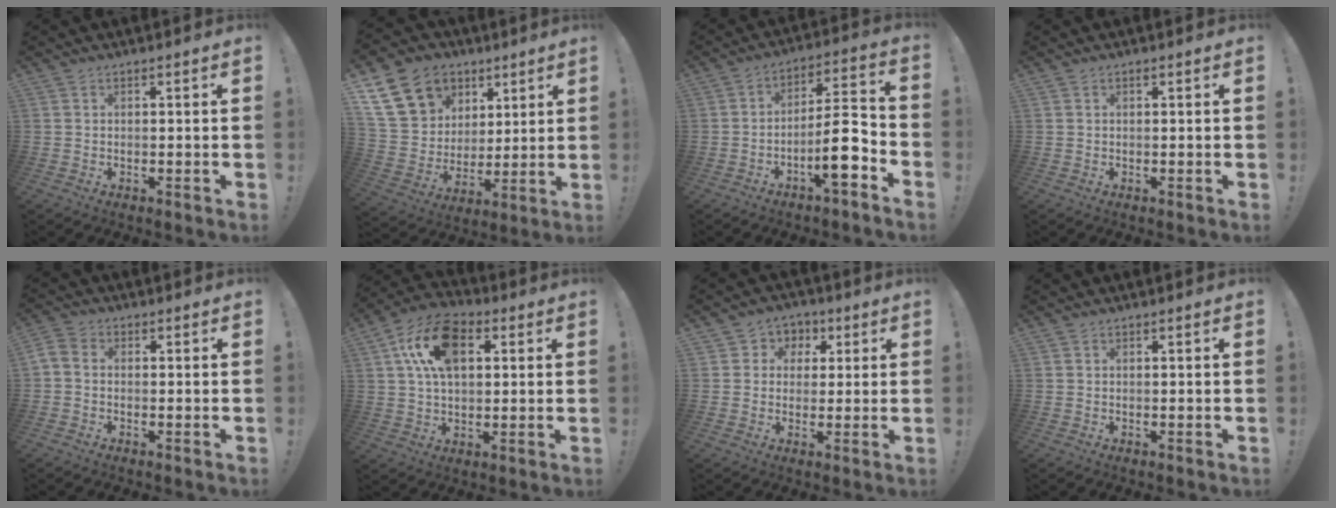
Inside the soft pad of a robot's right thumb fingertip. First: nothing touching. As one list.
[{"total": 19.3, "force": [9.1, 15.1, 7.9], "torque": [-0.131, -0.038, 0.203]}, {"total": 12.5, "force": [-5.7, 3.1, 10.7], "torque": [-0.178, 0.030, -0.096]}, {"total": 0.0}, {"total": 2.6, "force": [-0.9, 1.7, 1.7], "torque": [-0.036, 0.003, -0.016]}, {"total": 16.0, "force": [5.3, 9.7, 11.5], "torque": [-0.205, 0.004, 0.096]}, {"total": 5.3, "force": [-0.2, 5.2, 1.2], "torque": [-0.007, 0.004, -0.001]}, {"total": 0.0}]